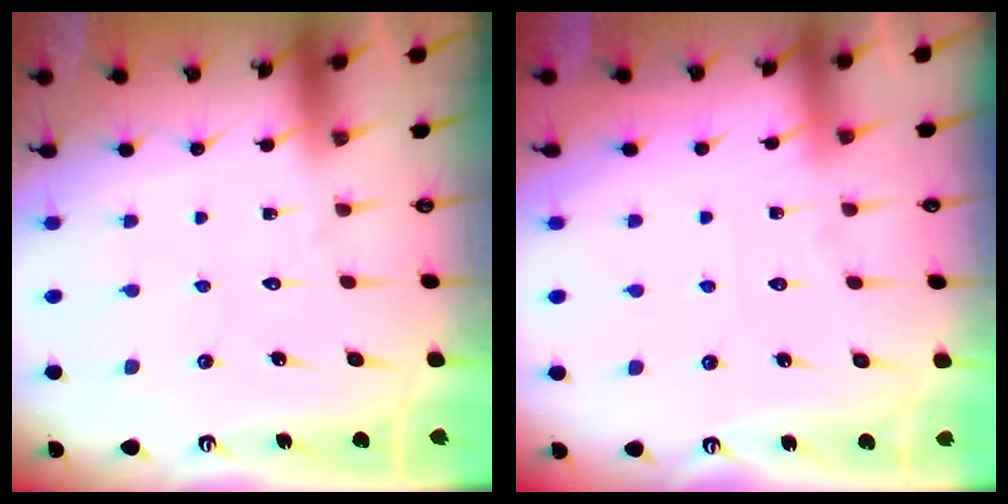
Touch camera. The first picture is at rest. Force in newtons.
{"total": 3.2, "press": 3.2, "slide": 0.6}